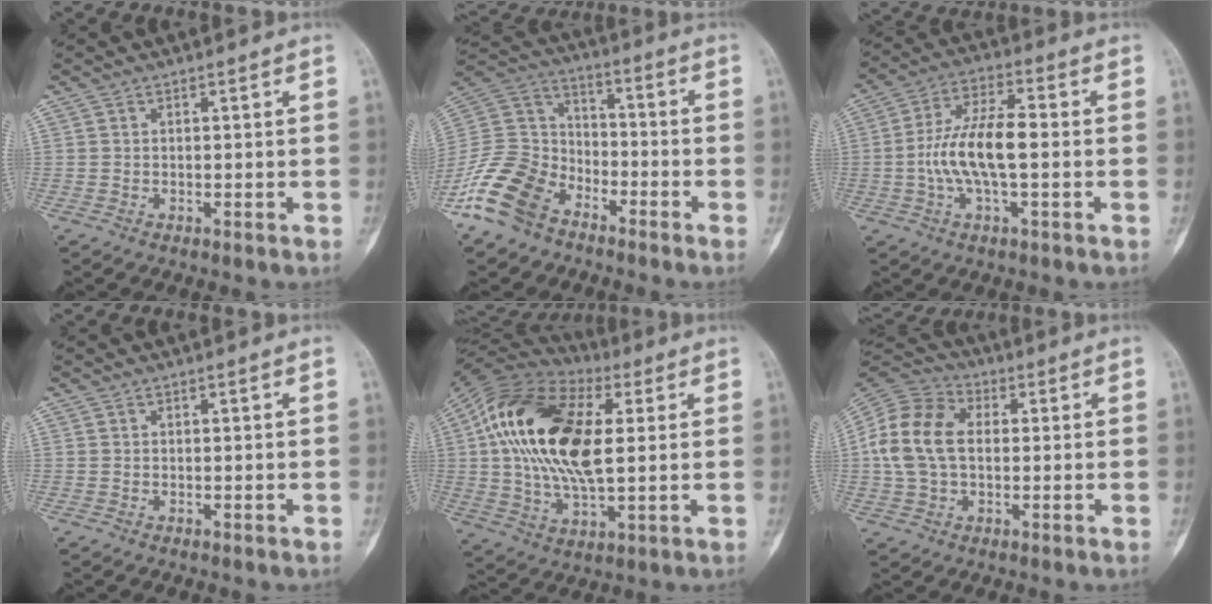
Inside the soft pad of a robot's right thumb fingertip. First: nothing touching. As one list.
[{"total": 15.2, "force": [-9.6, 9.5, 6.8], "torque": [-0.132, 0.064, -0.195]}, {"total": 11.7, "force": [-1.1, 4.3, 10.8], "torque": [-0.219, 0.027, -0.025]}, {"total": 0.0}, {"total": 22.6, "force": [4.0, 11.2, 19.2], "torque": [-0.375, 0.004, 0.059]}, {"total": 14.4, "force": [0.9, 9.7, 10.6], "torque": [-0.214, 0.030, 0.011]}]